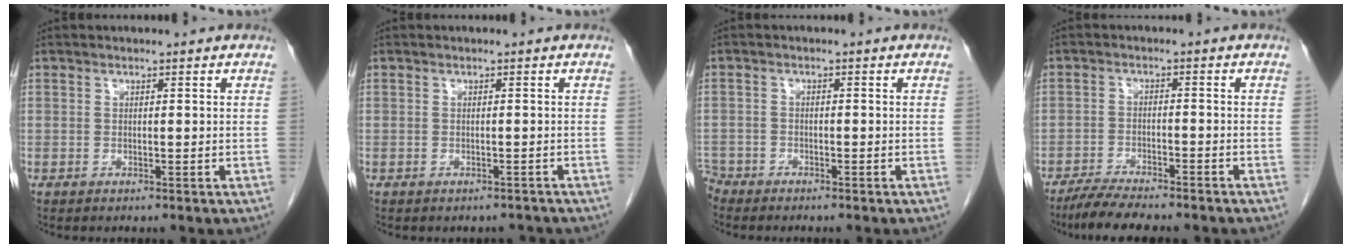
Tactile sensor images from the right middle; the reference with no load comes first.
{"total": 1.6, "force": [-1.5, 0.8, 0.0], "torque": [0.000, 0.002, -0.021]}
{"total": 3.6, "force": [-3.3, 1.4, 0.2], "torque": [-0.004, -0.003, -0.063]}
{"total": 8.4, "force": [-7.3, 1.0, 4.1], "torque": [-0.066, -0.017, -0.117]}